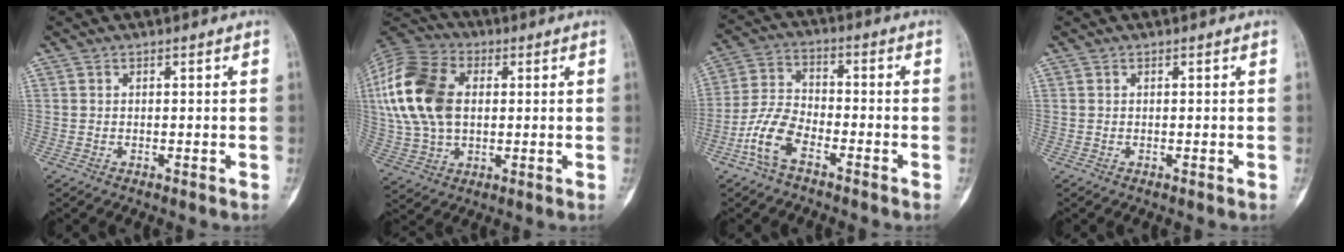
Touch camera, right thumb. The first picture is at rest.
{"total": 19.3, "force": [2.7, 12.8, 14.2], "torque": [-0.299, 0.012, 0.049]}
{"total": 8.5, "force": [-4.6, 4.3, 5.7], "torque": [-0.119, 0.032, -0.095]}
{"total": 0.0}